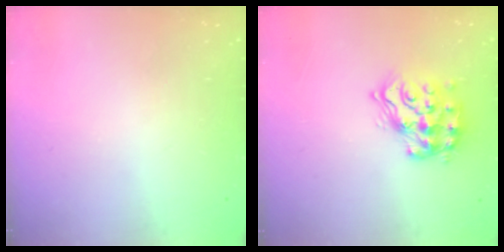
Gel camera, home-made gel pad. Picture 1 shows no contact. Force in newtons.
{"total": 14.8, "press": 14.8, "slide": 1.0}